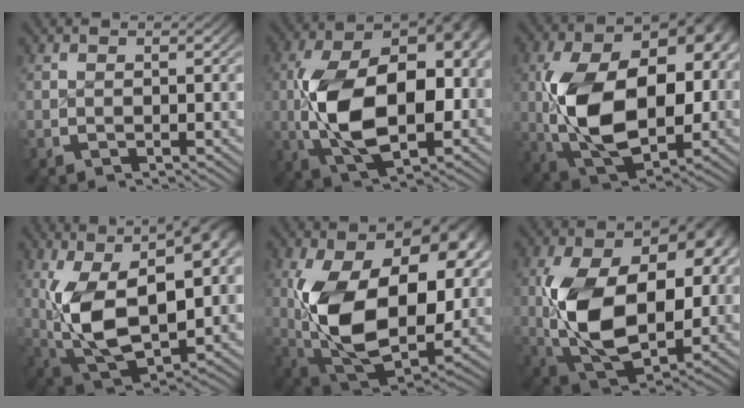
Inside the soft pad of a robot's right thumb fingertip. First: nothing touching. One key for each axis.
{"total": 18.1, "fx": -0.4, "fy": 11.3, "fz": 14.2, "tx": -0.287, "ty": -0.043, "tz": 0.012}
{"total": 18.5, "fx": -0.8, "fy": 11.9, "fz": 14.2, "tx": -0.285, "ty": -0.061, "tz": 0.016}
{"total": 17.7, "fx": 1.1, "fy": 11.0, "fz": 13.7, "tx": -0.257, "ty": -0.017, "tz": 0.026}
{"total": 18.7, "fx": -0.9, "fy": 12.1, "fz": 14.2, "tx": -0.298, "ty": -0.075, "tz": 0.015}
{"total": 16.8, "fx": -1.0, "fy": 10.8, "fz": 12.8, "tx": -0.271, "ty": -0.063, "tz": 0.016}